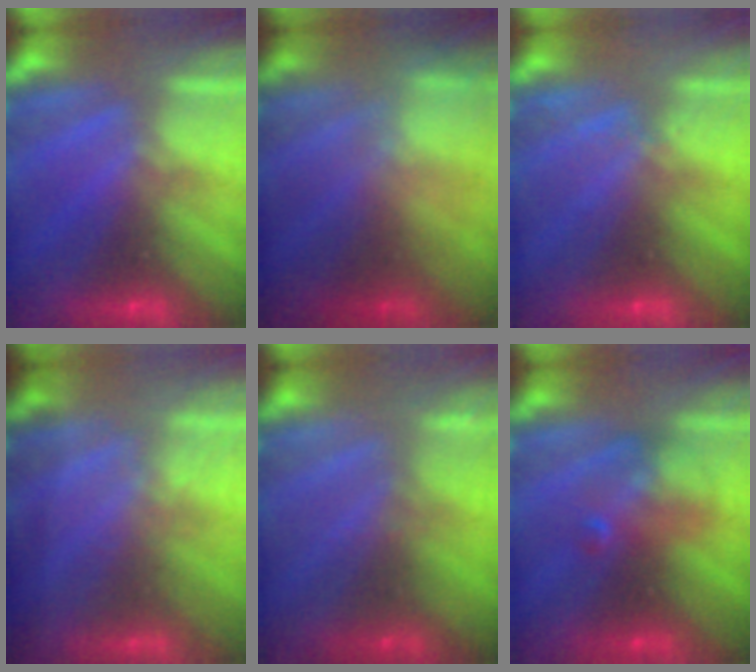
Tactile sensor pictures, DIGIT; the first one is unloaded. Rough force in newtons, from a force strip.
{"total": 9.4}
{"total": 2.0}
{"total": 1.3}
{"total": 2.3}
{"total": 2.4}